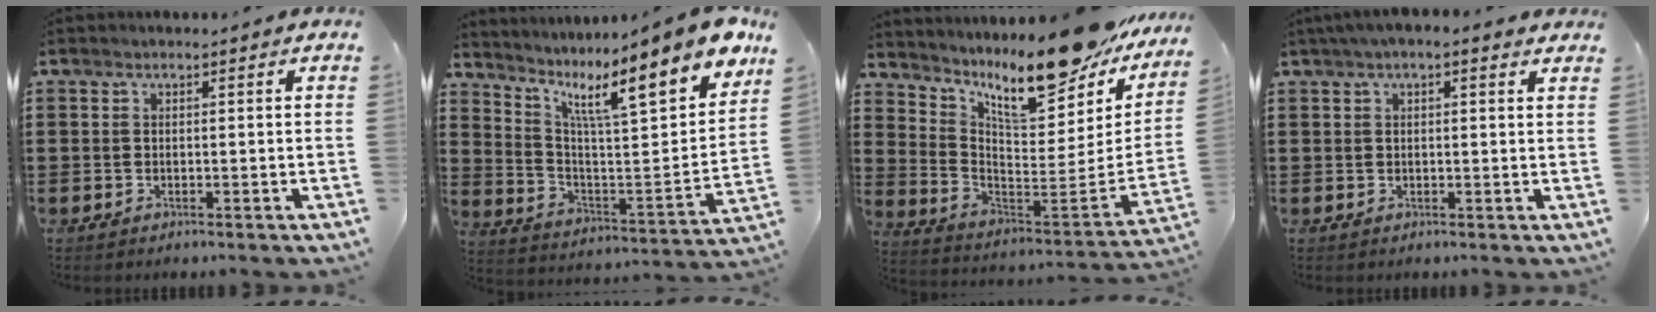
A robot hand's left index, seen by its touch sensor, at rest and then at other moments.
{"total": 12.0, "force": [7.6, 2.5, 9.0], "torque": [-0.157, -0.058, 0.112]}
{"total": 13.8, "force": [10.9, 2.5, 8.1], "torque": [-0.149, -0.090, 0.179]}
{"total": 2.4, "force": [1.4, 0.4, 1.9], "torque": [-0.039, 0.006, 0.025]}